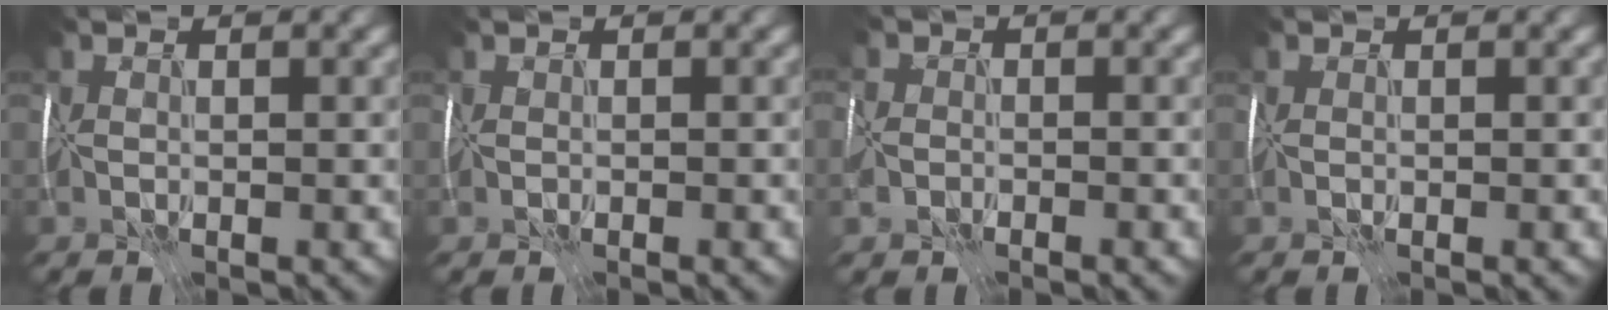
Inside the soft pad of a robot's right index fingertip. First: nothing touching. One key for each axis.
{"total": 0.0}
{"total": 4.1, "fx": -2.5, "fy": 2.8, "fz": 1.5, "tx": -0.031, "ty": -0.009, "tz": -0.051}
{"total": 0.0}